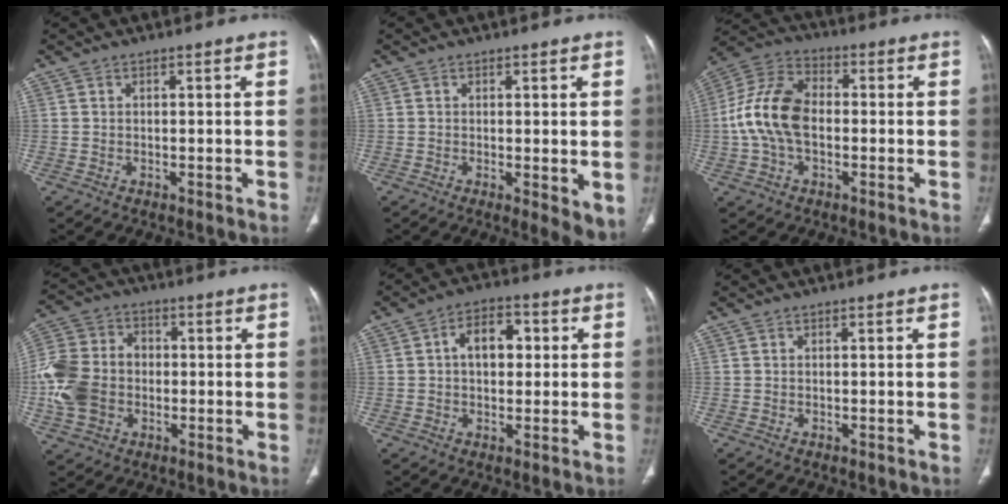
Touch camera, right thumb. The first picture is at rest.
{"total": 4.9, "force": [-0.5, 1.6, 4.6], "torque": [-0.064, -0.016, -0.007]}
{"total": 12.9, "force": [-0.9, 8.2, 9.9], "torque": [-0.198, 0.034, -0.023]}
{"total": 14.2, "force": [-1.8, 11.1, 8.6], "torque": [-0.168, 0.025, -0.039]}
{"total": 8.4, "force": [1.3, 5.6, 6.1], "torque": [-0.065, 0.019, 0.016]}
{"total": 0.0}